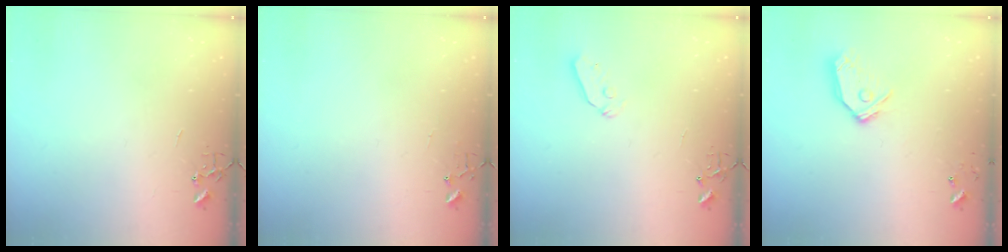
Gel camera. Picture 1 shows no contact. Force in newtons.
{"total": 4.2, "press": 4.2, "slide": 0.3}
{"total": 5.3, "press": 5.2, "slide": 0.6}
{"total": 11.6, "press": 11.6, "slide": 1.4}